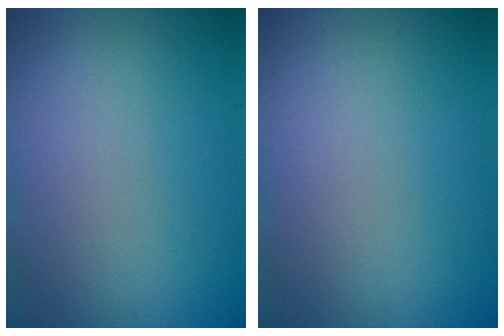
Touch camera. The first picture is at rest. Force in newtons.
{"total": 0.0}